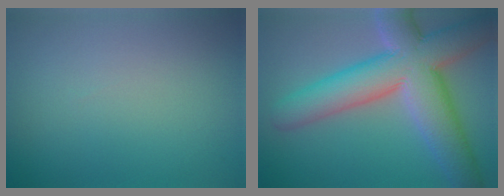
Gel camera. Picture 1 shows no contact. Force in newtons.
{"total": 11.0, "press": 11.0, "slide": 1.0}